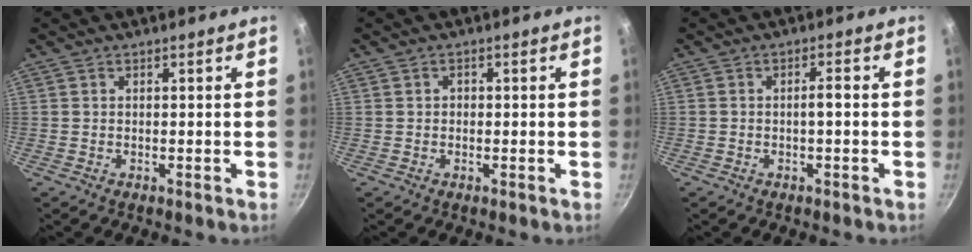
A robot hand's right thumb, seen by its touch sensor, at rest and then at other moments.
{"total": 0.8, "force": [0.0, 0.7, 0.4], "torque": [-0.005, 0.004, -0.001]}
{"total": 2.0, "force": [-0.5, 0.5, 1.9], "torque": [-0.039, 0.014, -0.008]}